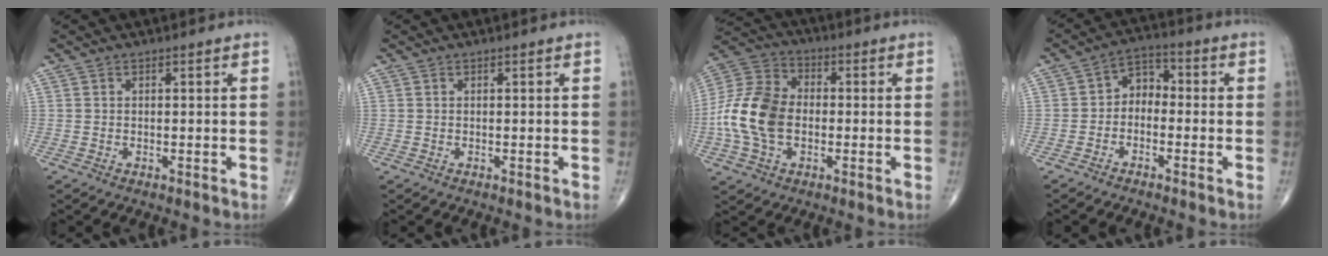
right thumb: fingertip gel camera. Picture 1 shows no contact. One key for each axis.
{"total": 0.0}
{"total": 14.8, "fx": -2.0, "fy": 10.0, "fz": 10.7, "tx": -0.213, "ty": 0.027, "tz": -0.042}
{"total": 5.2, "fx": -1.3, "fy": 3.9, "fz": 3.2, "tx": -0.031, "ty": 0.031, "tz": -0.040}